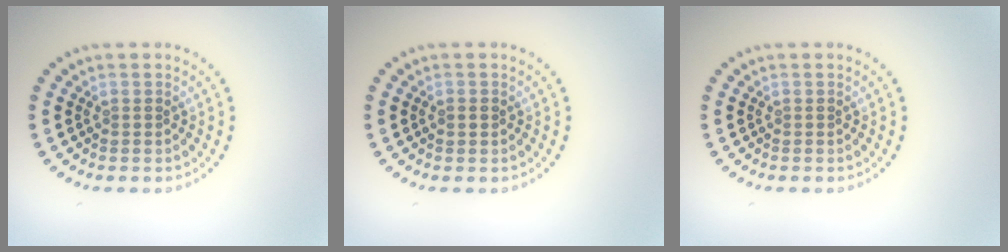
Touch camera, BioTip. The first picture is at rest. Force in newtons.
{"total": 1.1, "press": 1.1, "slide": 0.2}
{"total": 0.0}